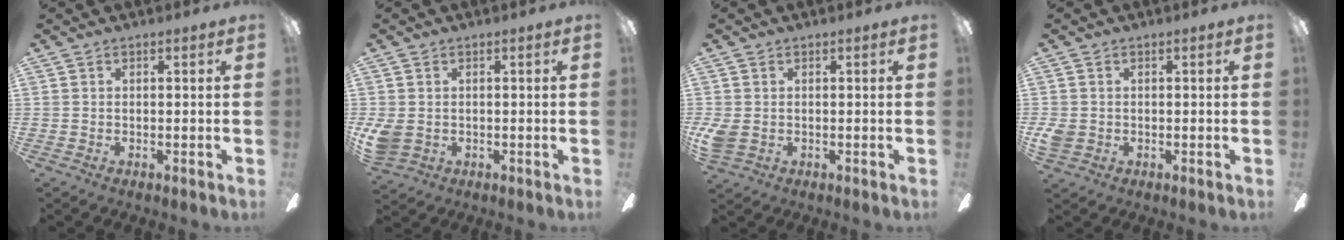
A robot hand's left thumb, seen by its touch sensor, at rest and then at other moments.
{"total": 4.6, "force": [-0.2, 3.8, 2.5], "torque": [-0.070, 0.000, -0.005]}
{"total": 3.6, "force": [-0.2, 2.9, 2.2], "torque": [-0.060, -0.002, -0.007]}
{"total": 3.0, "force": [-0.2, 2.7, 1.4], "torque": [-0.030, 0.003, -0.004]}